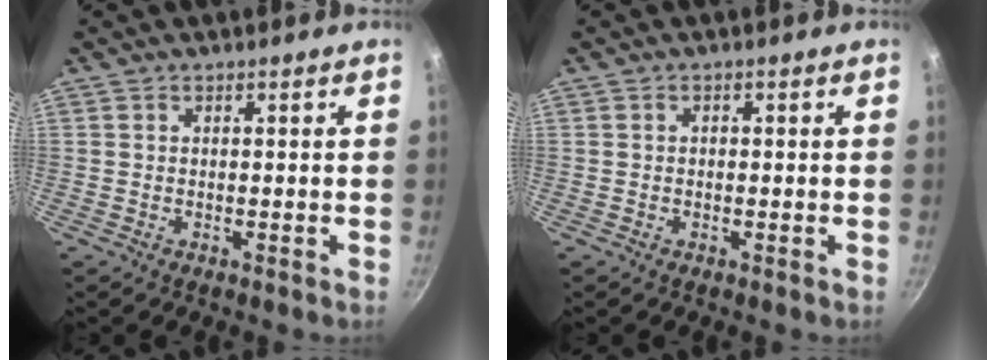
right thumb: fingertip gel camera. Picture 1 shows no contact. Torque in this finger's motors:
{"motor_torque": [-0.75, 0.03, -0.18, 0.20, 0.02]}